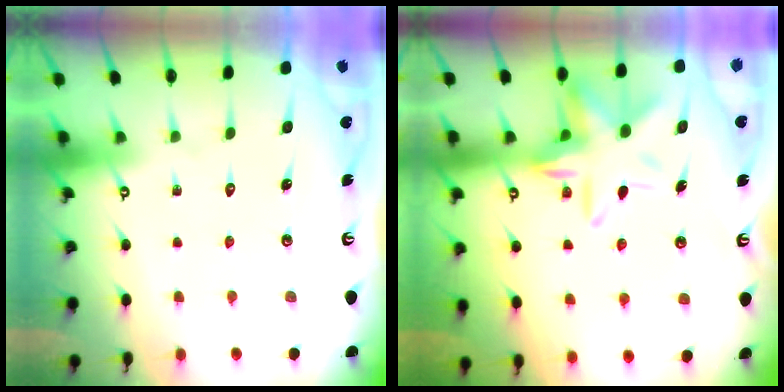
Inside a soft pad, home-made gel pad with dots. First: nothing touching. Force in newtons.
{"total": 12.3, "press": 12.2, "slide": 1.2}